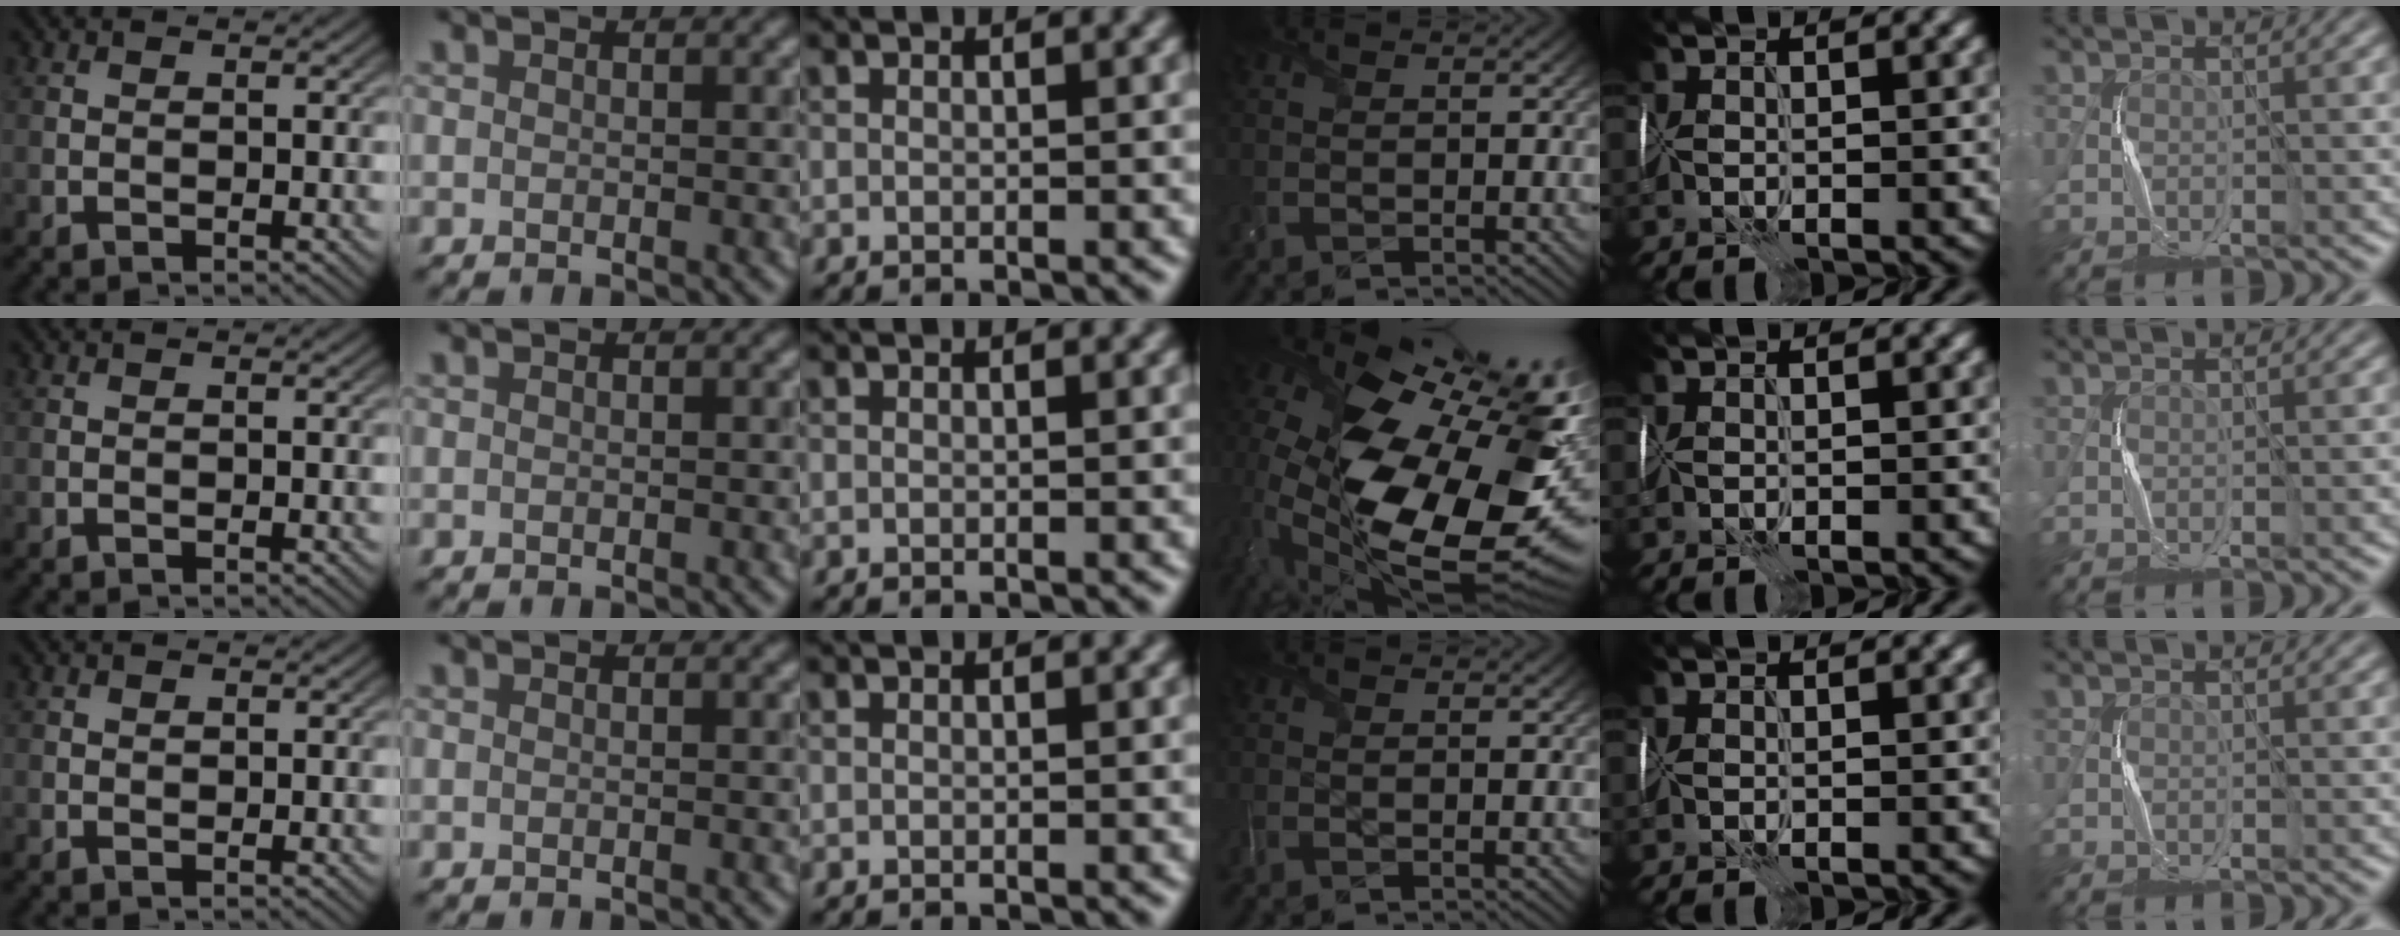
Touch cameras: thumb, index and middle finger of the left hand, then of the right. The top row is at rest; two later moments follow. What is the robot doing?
{"motion": "wrap", "object": "cellophane"}